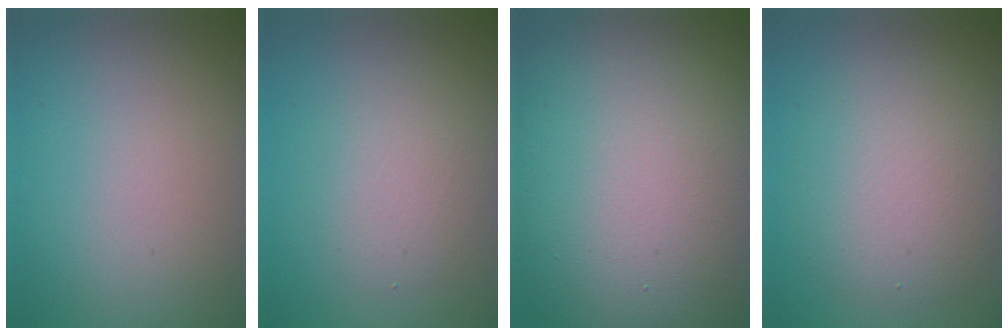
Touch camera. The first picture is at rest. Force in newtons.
{"total": 2.9, "press": 2.9, "slide": 0.2}
{"total": 18.9, "press": 18.9, "slide": 1.0}
{"total": 5.4, "press": 5.3, "slide": 0.4}